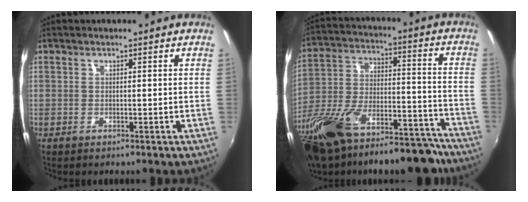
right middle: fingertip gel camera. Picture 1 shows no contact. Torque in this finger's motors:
{"motor_torque": [1.07, -1.07, 0.55, 0.21]}